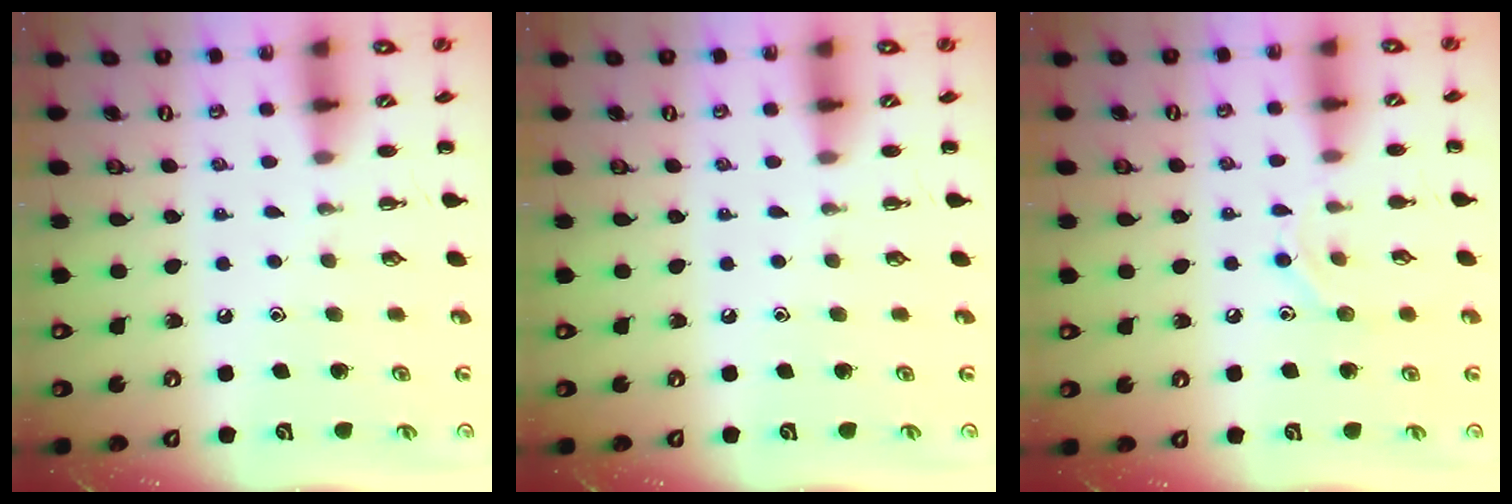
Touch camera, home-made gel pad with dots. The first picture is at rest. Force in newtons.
{"total": 0.0}
{"total": 6.6, "press": 6.5, "slide": 1.1}